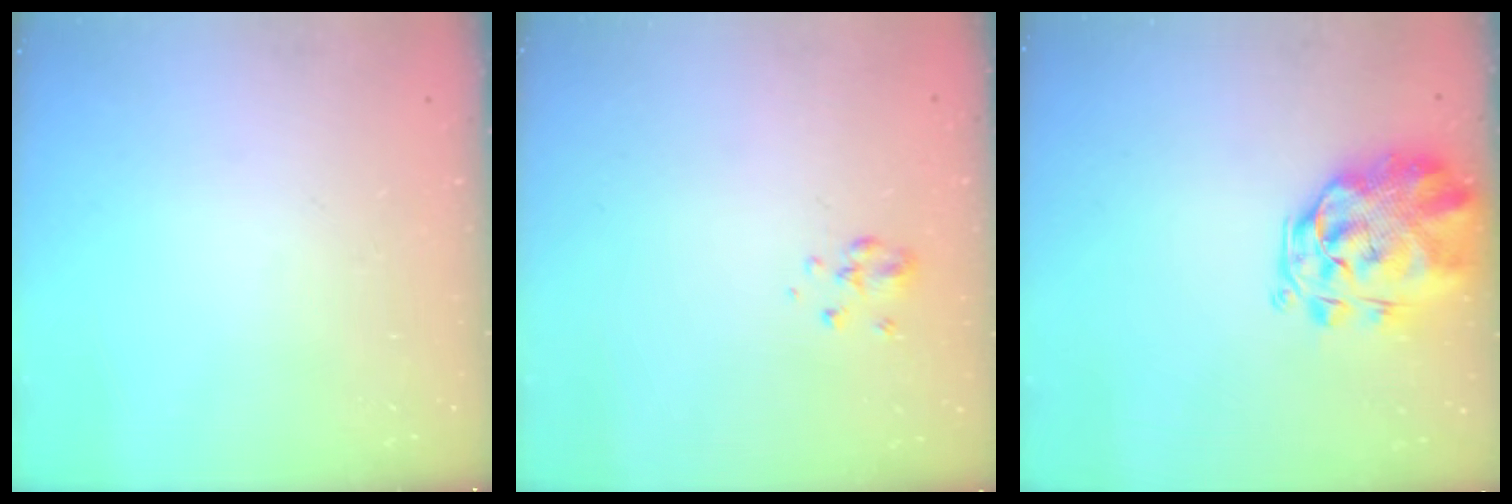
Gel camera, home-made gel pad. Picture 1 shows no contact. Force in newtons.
{"total": 3.2, "press": 3.0, "slide": 1.2}
{"total": 3.4, "press": 3.0, "slide": 1.6}